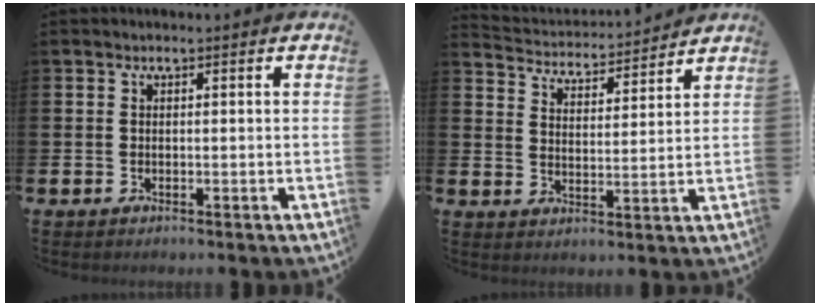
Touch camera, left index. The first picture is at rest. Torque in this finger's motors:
{"motor_torque": [0.27, -0.23, -0.16, -0.03]}